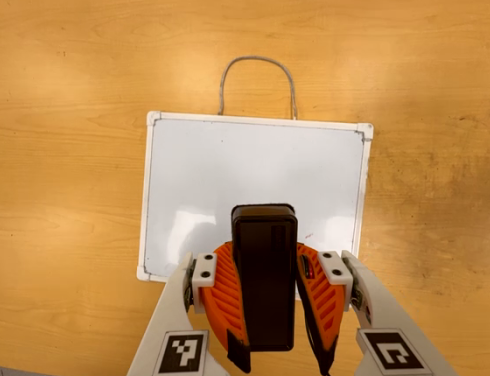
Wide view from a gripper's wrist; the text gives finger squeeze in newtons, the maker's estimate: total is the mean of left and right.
{"total": 10.3, "left": 8.9, "right": 11.8}